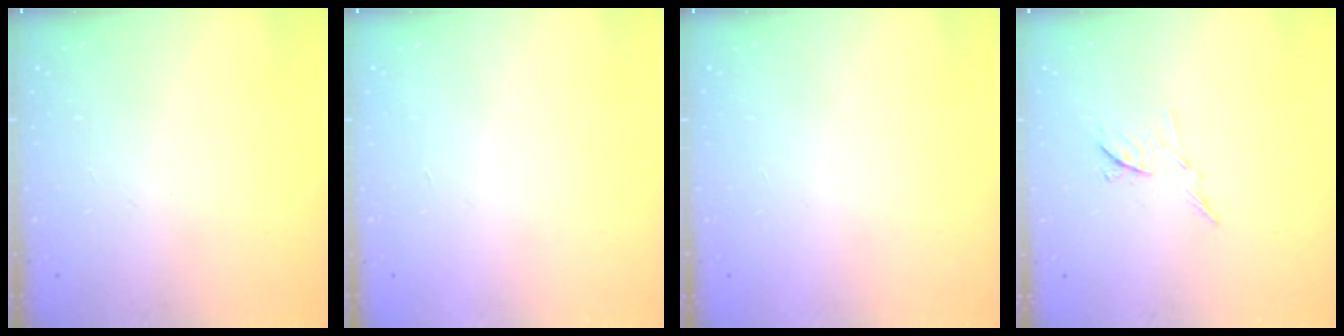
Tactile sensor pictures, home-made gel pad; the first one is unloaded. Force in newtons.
{"total": 1.7, "press": 1.7, "slide": 0.1}
{"total": 1.5, "press": 1.5, "slide": 0.1}
{"total": 6.8, "press": 6.8, "slide": 0.5}